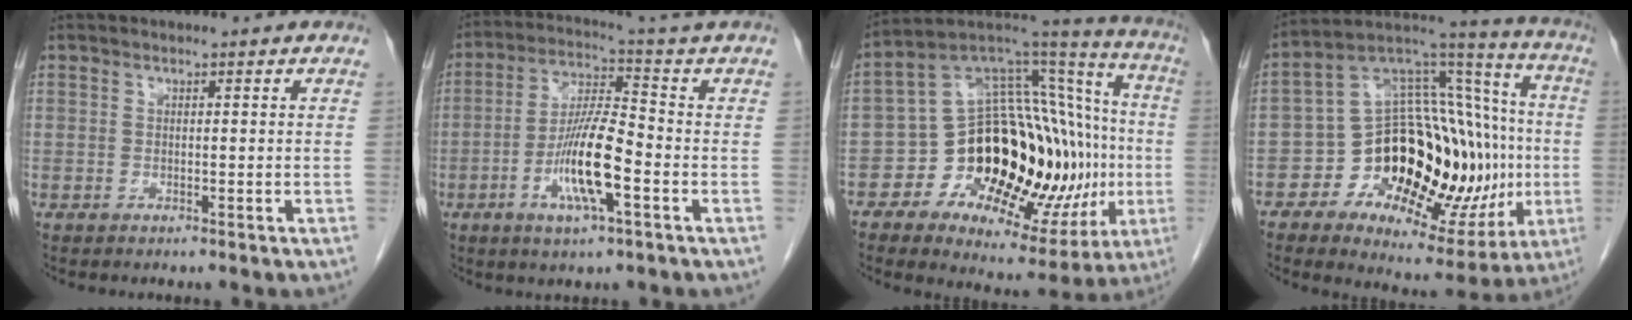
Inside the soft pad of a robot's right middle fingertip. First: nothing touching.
{"total": 8.9, "force": [-2.4, -0.5, 8.6], "torque": [-0.175, -0.009, -0.044]}
{"total": 27.1, "force": [-3.9, 11.4, 24.3], "torque": [-0.312, 0.043, -0.047]}
{"total": 24.6, "force": [-3.5, 11.7, 21.4], "torque": [-0.295, 0.043, -0.045]}